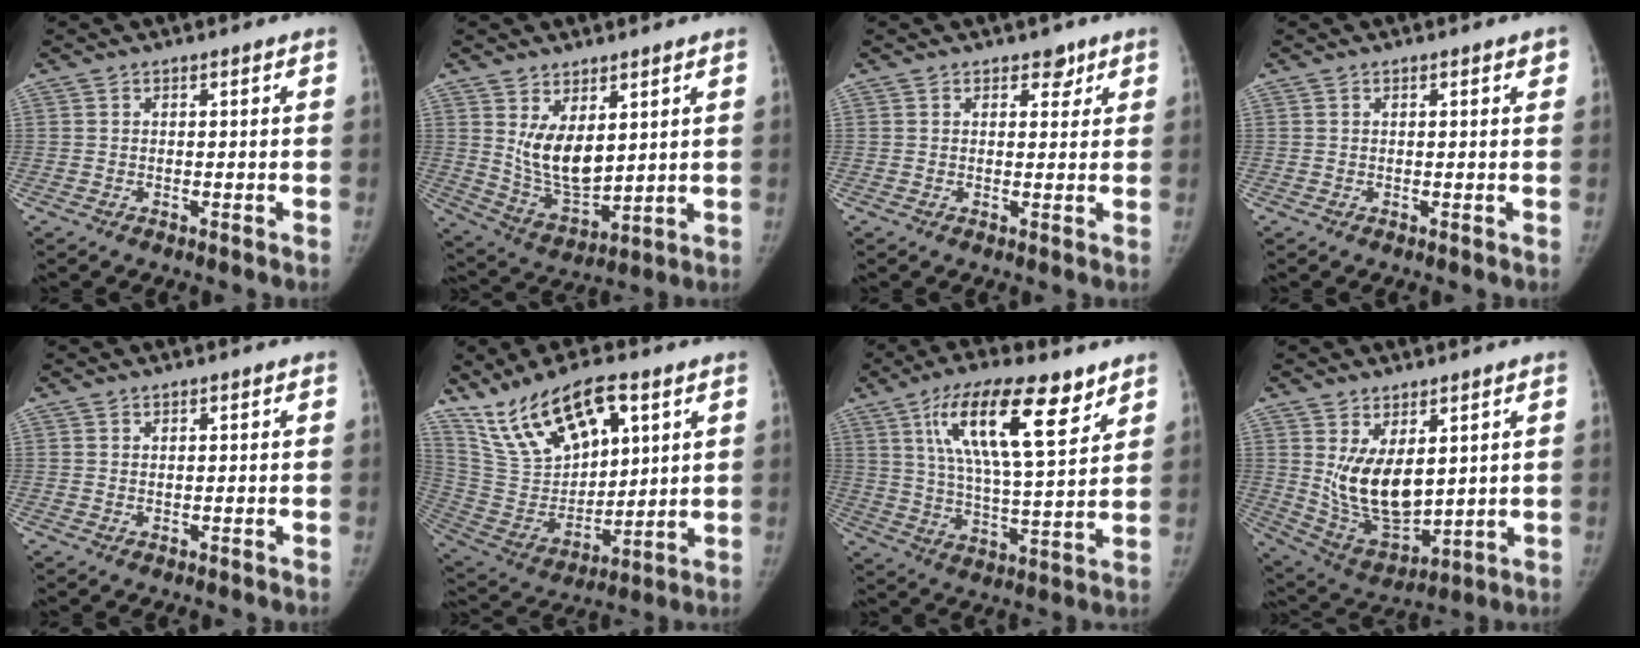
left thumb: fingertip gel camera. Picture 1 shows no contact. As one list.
[{"total": 10.1, "force": [3.4, 5.5, 7.8], "torque": [-0.113, -0.038, 0.085]}, {"total": 2.5, "force": [1.6, 1.6, 1.0], "torque": [0.007, -0.008, 0.020]}, {"total": 1.3, "force": [0.7, 0.4, 1.1], "torque": [-0.009, 0.001, 0.006]}, {"total": 0.0}, {"total": 19.4, "force": [10.8, 9.3, 13.2], "torque": [-0.209, -0.041, 0.217]}, {"total": 18.5, "force": [9.8, 5.9, 14.5], "torque": [-0.221, -0.035, 0.170]}, {"total": 12.7, "force": [3.0, 7.1, 10.0], "torque": [-0.151, -0.033, 0.082]}]